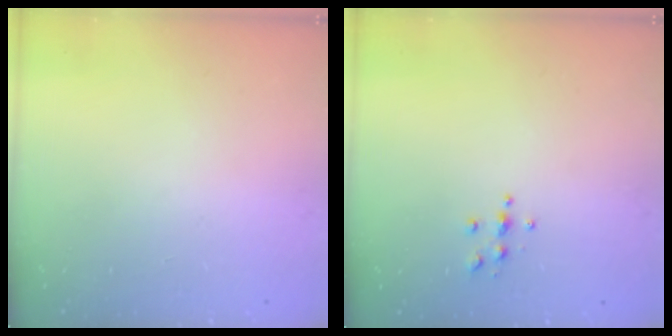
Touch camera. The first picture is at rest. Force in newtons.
{"total": 3.8, "press": 3.8, "slide": 0.4}